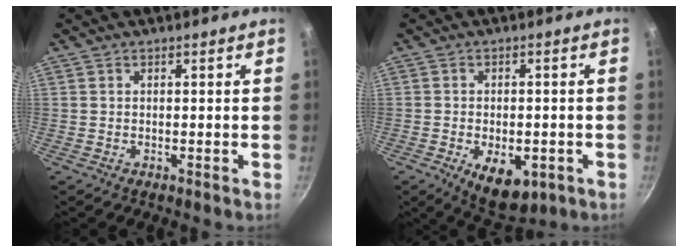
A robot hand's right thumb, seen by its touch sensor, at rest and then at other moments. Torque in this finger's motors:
{"motor_torque": [-0.17, 0.44, 0.09, 0.18, 0.04]}